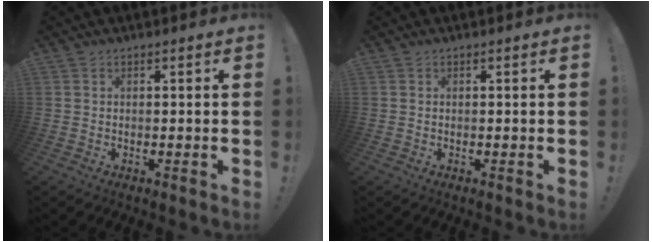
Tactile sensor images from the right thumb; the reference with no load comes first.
{"total": 0.0}